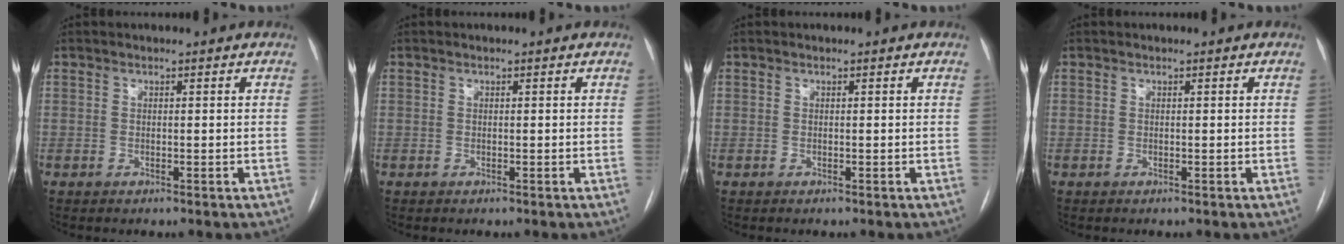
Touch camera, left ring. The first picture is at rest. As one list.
[{"total": 0.0}, {"total": 0.0}, {"total": 0.0}]